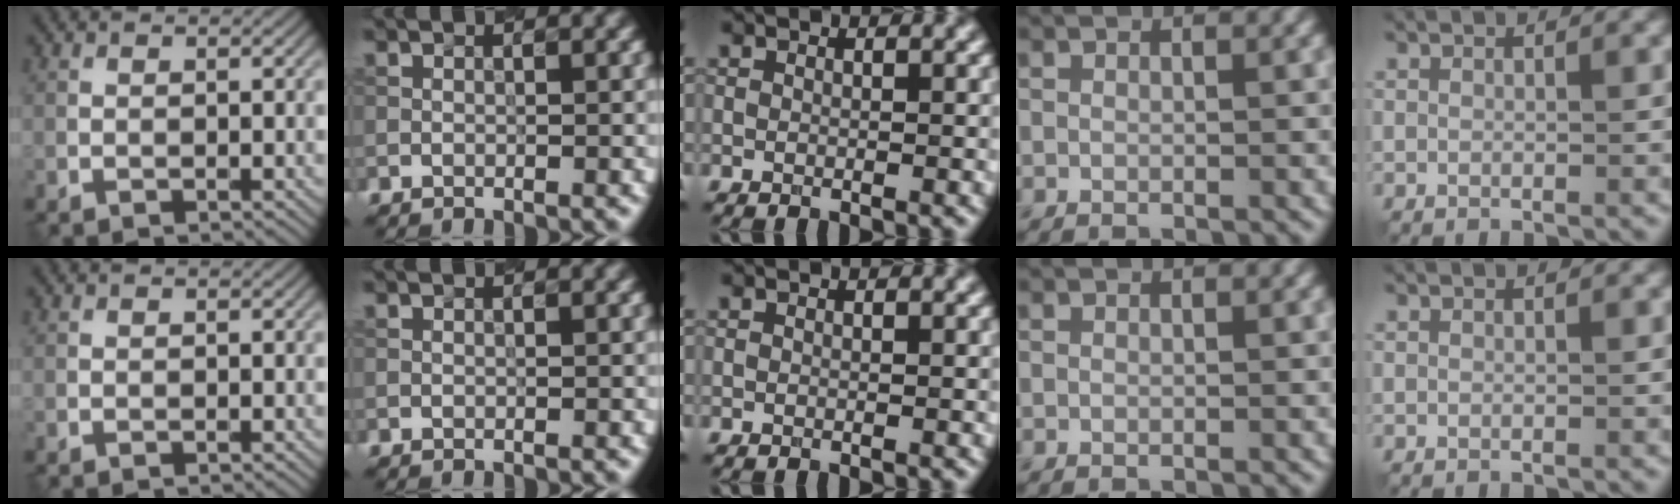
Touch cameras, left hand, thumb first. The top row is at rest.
{}